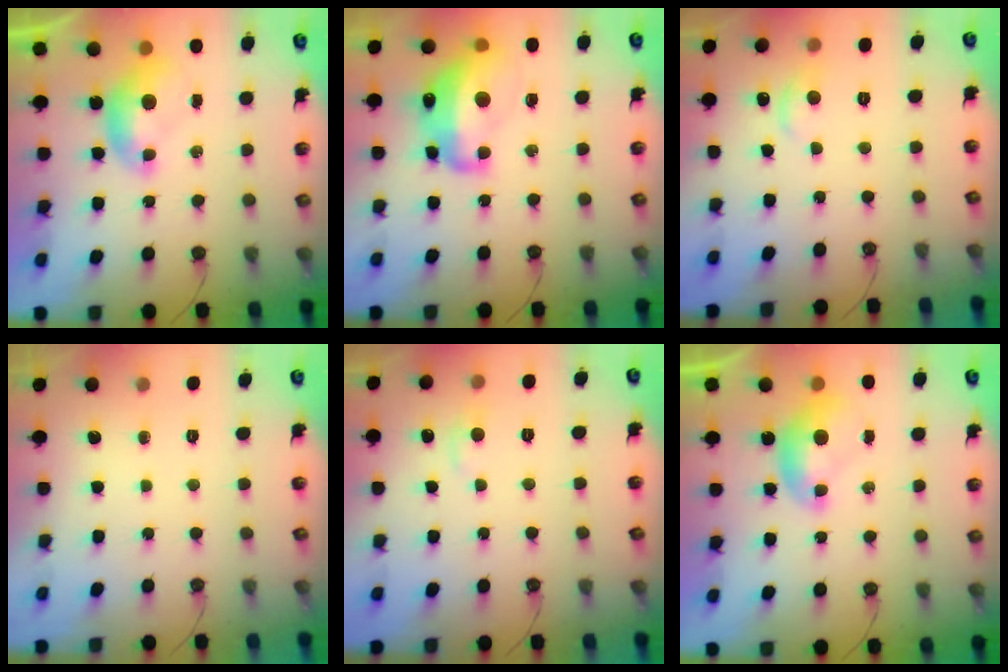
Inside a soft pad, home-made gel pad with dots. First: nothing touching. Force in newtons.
{"total": 11.2, "press": 11.1, "slide": 1.4}
{"total": 1.4, "press": 1.0, "slide": 1.0}
{"total": 0.0}
{"total": 1.3, "press": 1.1, "slide": 0.7}
{"total": 0.0}